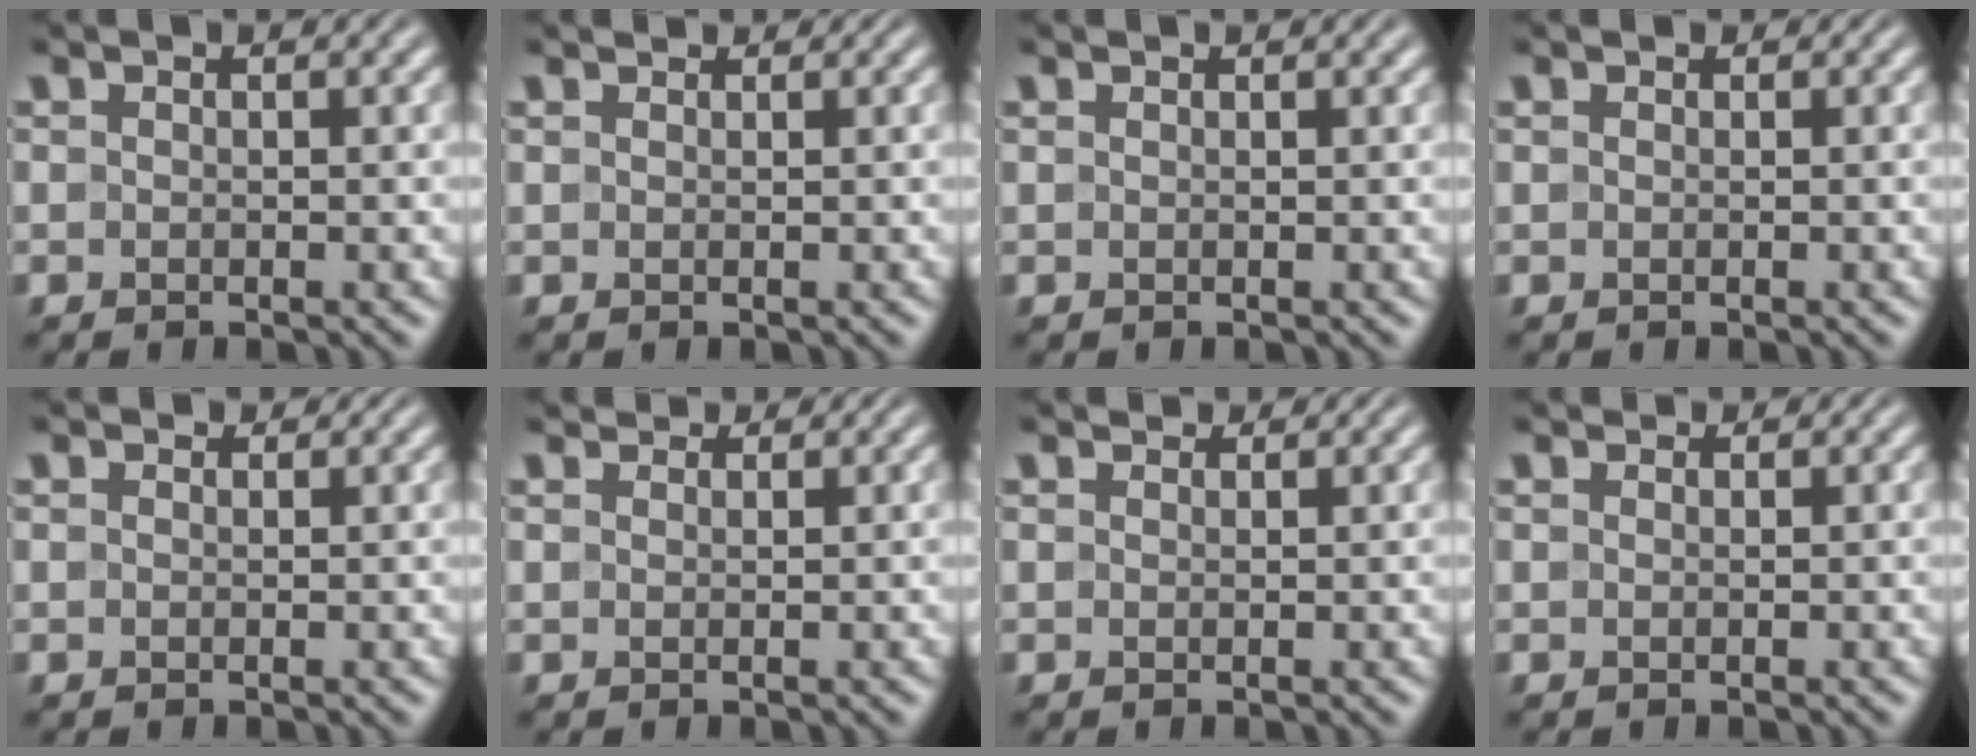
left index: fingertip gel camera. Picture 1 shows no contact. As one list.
[{"total": 1.4, "force": [1.3, 0.4, 0.4], "torque": [-0.013, -0.002, 0.014]}, {"total": 1.0, "force": [0.8, 0.2, 0.4], "torque": [-0.003, 0.000, 0.006]}, {"total": 0.5, "force": [0.4, 0.3, 0.1], "torque": [-0.002, -0.002, 0.002]}, {"total": 1.3, "force": [1.1, 0.6, 0.4], "torque": [-0.010, -0.003, 0.007]}, {"total": 2.7, "force": [2.4, 1.0, 0.9], "torque": [-0.021, -0.004, 0.035]}, {"total": 2.0, "force": [1.7, 0.7, 0.6], "torque": [-0.015, -0.003, 0.022]}, {"total": 1.6, "force": [1.4, 0.6, 0.4], "torque": [-0.012, -0.004, 0.013]}]